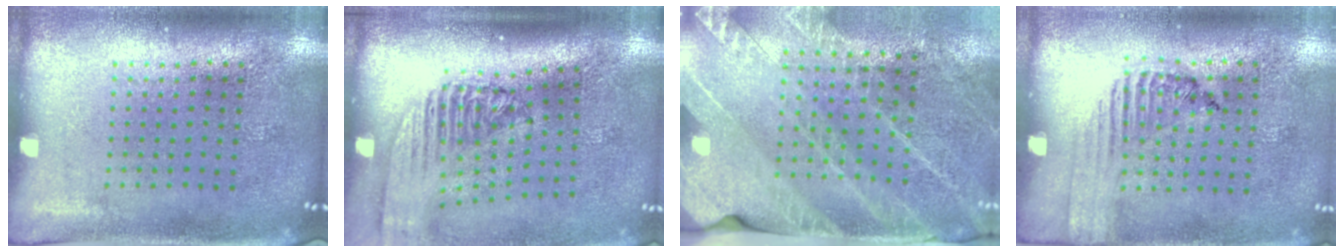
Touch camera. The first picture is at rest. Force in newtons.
{"total": 2.3, "press": 1.7, "slide": 1.5}
{"total": 2.7, "press": 2.6, "slide": 0.7}
{"total": 1.6, "press": 1.2, "slide": 1.0}